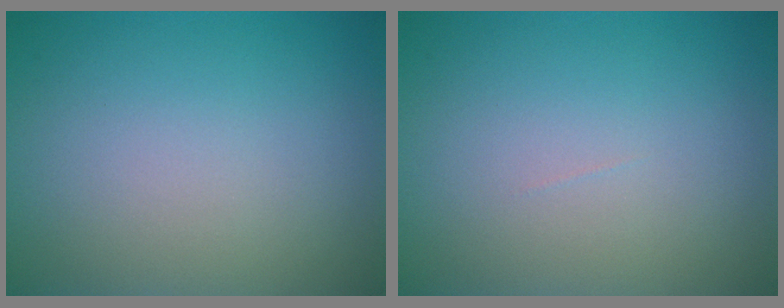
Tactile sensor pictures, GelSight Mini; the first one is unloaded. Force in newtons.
{"total": 0.0}